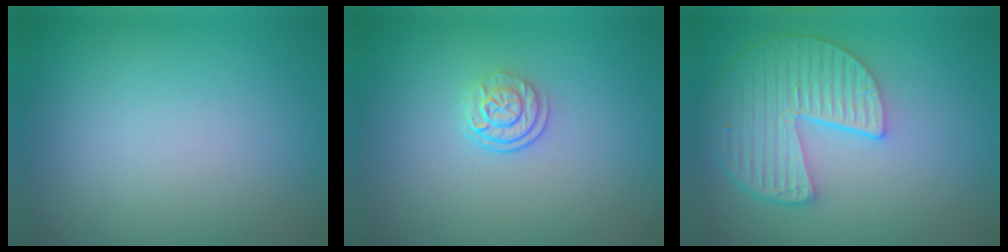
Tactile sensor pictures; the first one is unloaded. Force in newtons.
{"total": 2.5, "press": 1.8, "slide": 1.7}
{"total": 5.9, "press": 4.6, "slide": 3.7}